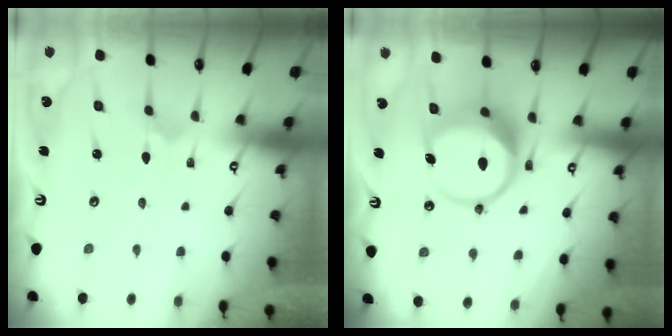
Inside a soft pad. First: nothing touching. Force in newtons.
{"total": 12.1, "press": 12.0, "slide": 1.4}